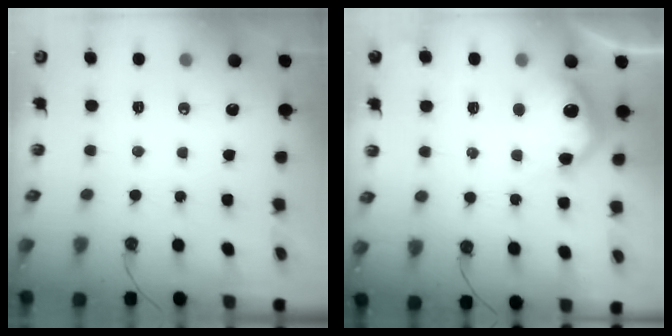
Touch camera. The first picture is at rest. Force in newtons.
{"total": 14.6, "press": 14.6, "slide": 1.0}